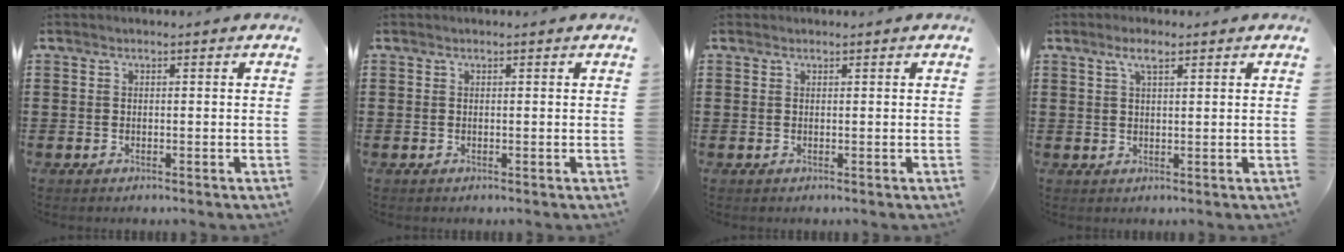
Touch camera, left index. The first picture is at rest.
{"total": 0.0}
{"total": 0.0}
{"total": 3.1, "force": [1.8, 0.8, 2.3], "torque": [-0.049, 0.006, 0.030]}